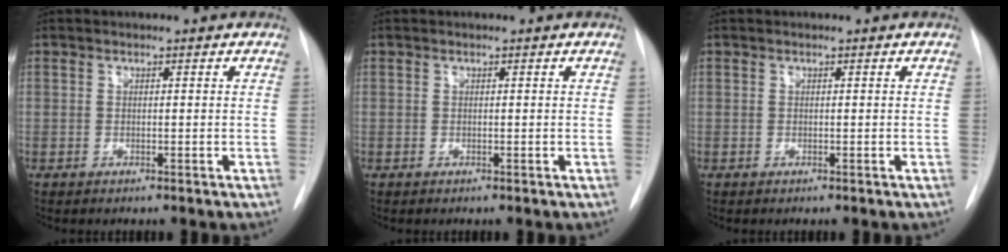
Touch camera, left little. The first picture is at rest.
{"total": 0.0}
{"total": 0.0}